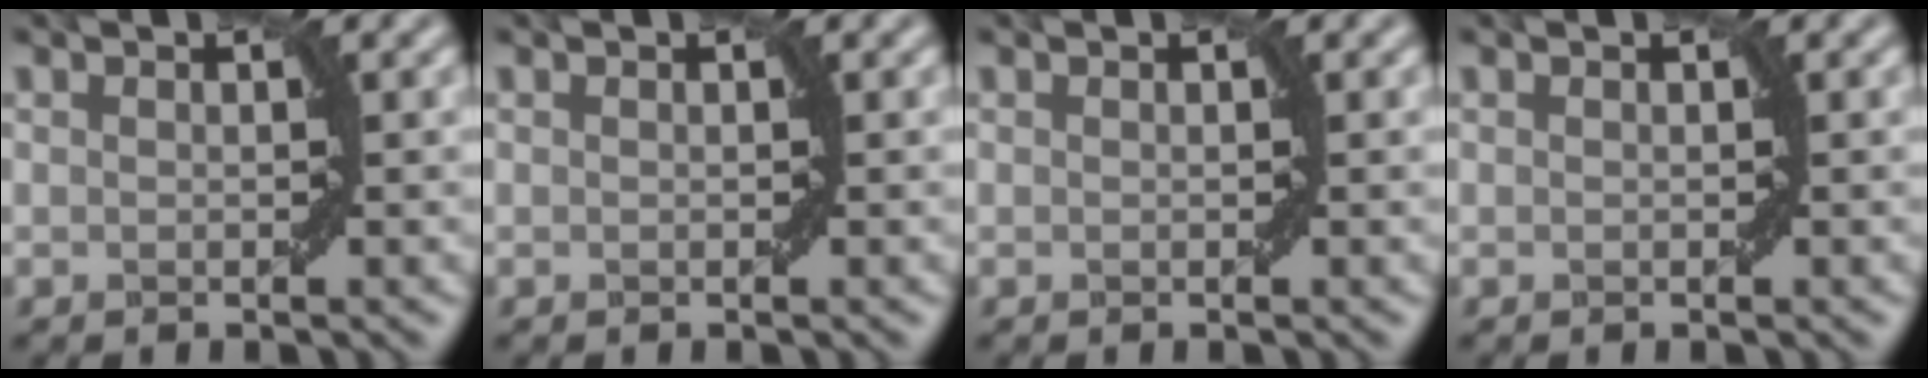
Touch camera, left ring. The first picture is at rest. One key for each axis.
{"total": 0.0}
{"total": 0.0}
{"total": 0.0}